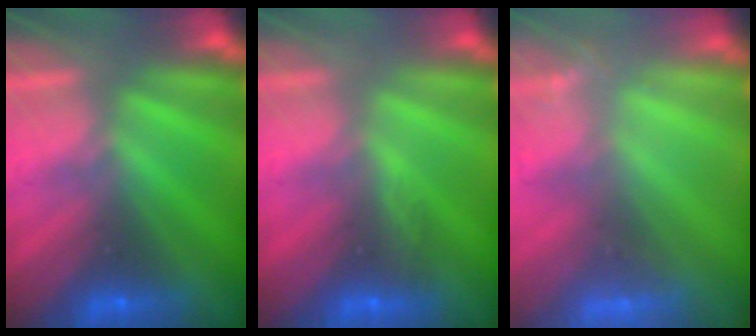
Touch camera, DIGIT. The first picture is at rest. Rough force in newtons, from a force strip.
{"total": 2.9}
{"total": 2.6}